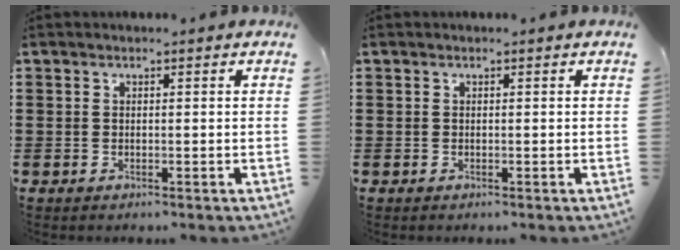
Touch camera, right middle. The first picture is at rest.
{"total": 0.0}